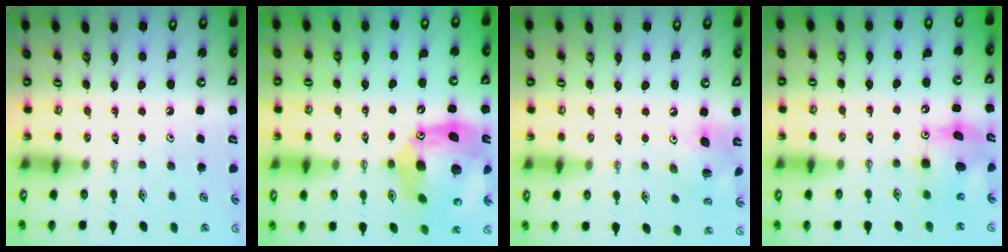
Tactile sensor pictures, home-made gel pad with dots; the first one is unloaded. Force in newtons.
{"total": 23.3, "press": 23.2, "slide": 2.2}
{"total": 11.4, "press": 11.3, "slide": 1.9}
{"total": 8.8, "press": 8.6, "slide": 1.7}